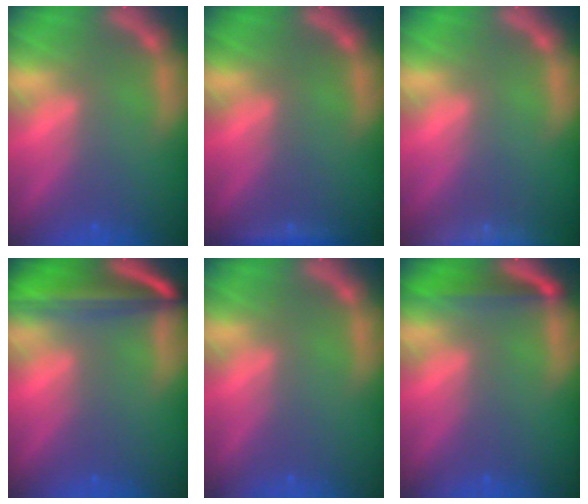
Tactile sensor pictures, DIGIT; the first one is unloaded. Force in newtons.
{"total": 1.4}
{"total": 8.5}
{"total": 9.2}
{"total": 0.0}
{"total": 4.0}